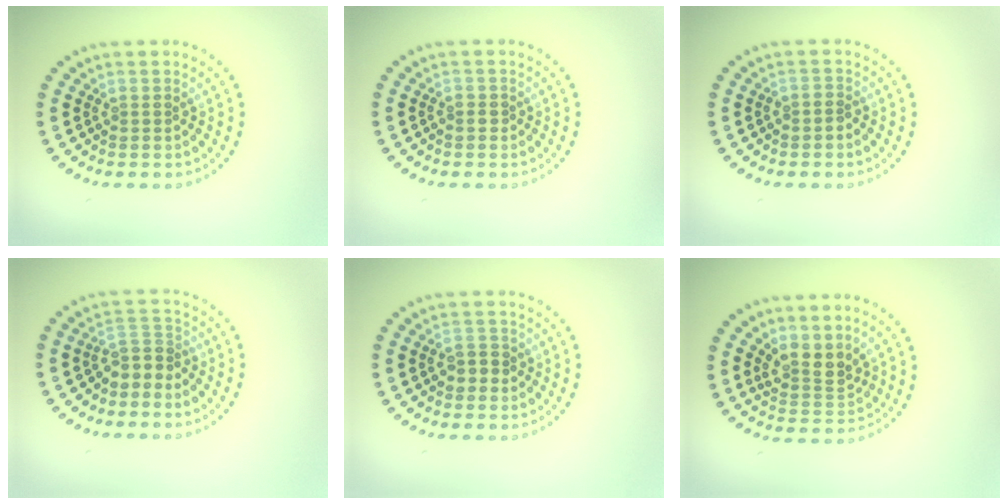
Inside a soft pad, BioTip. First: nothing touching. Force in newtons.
{"total": 0.5, "press": 0.4, "slide": 0.3}
{"total": 0.7, "press": 0.5, "slide": 0.5}
{"total": 2.6, "press": 2.0, "slide": 1.6}
{"total": 1.8, "press": 1.7, "slide": 0.5}
{"total": 2.7, "press": 2.3, "slide": 1.5}